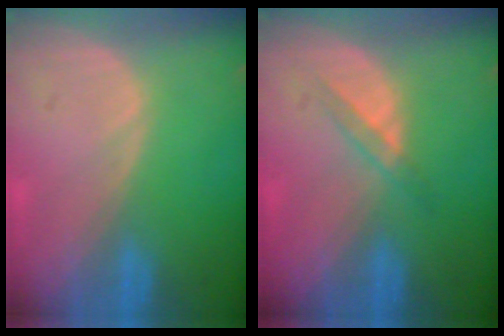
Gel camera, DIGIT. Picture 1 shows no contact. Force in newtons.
{"total": 2.4, "press": 2.2, "slide": 1.1}